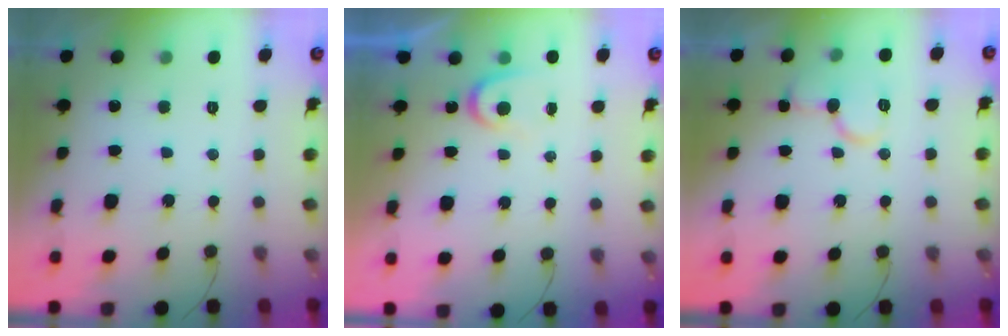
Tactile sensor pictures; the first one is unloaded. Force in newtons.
{"total": 4.2, "press": 4.2, "slide": 0.3}
{"total": 10.1, "press": 10.1, "slide": 0.9}